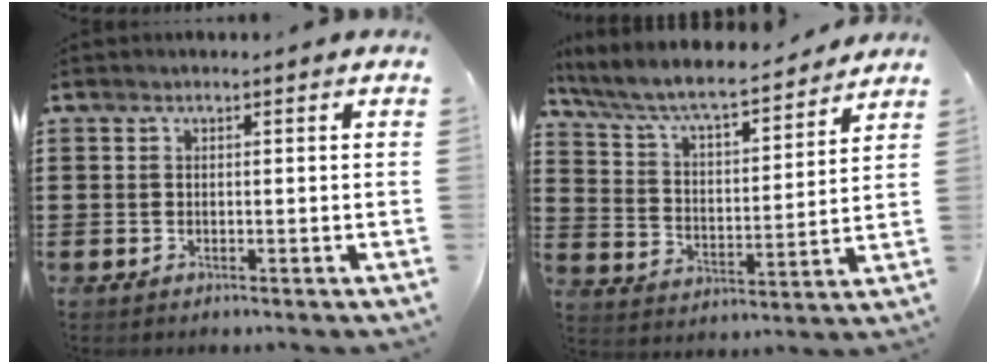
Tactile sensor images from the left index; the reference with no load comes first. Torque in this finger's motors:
{"motor_torque": [1.37, -0.77, 0.36, 0.21]}